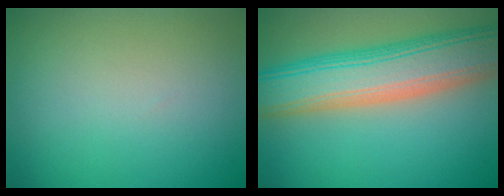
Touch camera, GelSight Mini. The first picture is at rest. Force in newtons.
{"total": 10.0, "press": 10.0, "slide": 0.5}